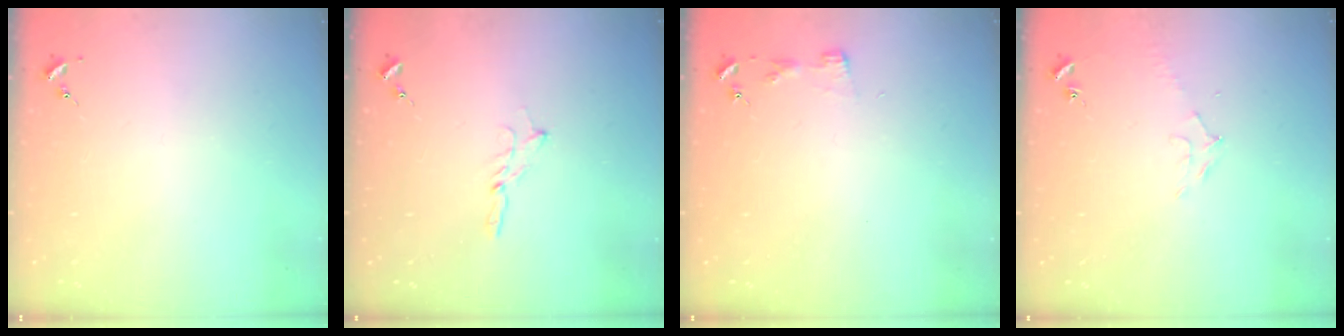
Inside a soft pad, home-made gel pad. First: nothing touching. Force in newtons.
{"total": 2.0, "press": 2.0, "slide": 0.2}
{"total": 2.9, "press": 2.9, "slide": 0.3}
{"total": 6.6, "press": 6.6, "slide": 0.8}